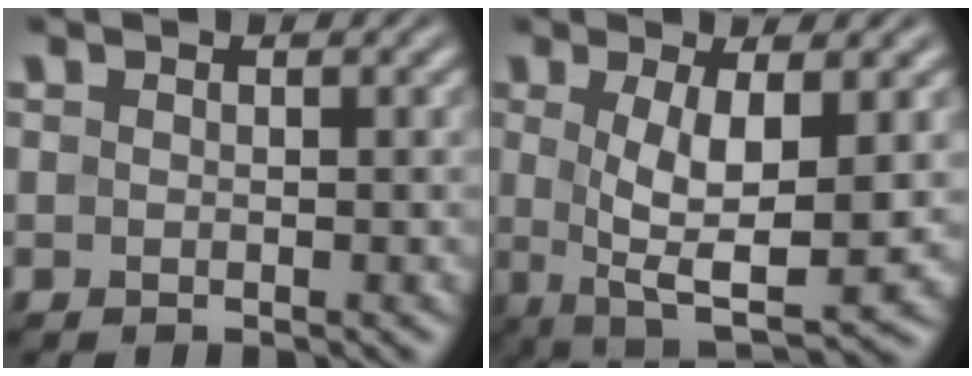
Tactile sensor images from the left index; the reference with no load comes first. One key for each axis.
{"total": 8.0, "fx": 0.4, "fy": 2.5, "fz": 7.6, "tx": -0.132, "ty": -0.007, "tz": 0.011}